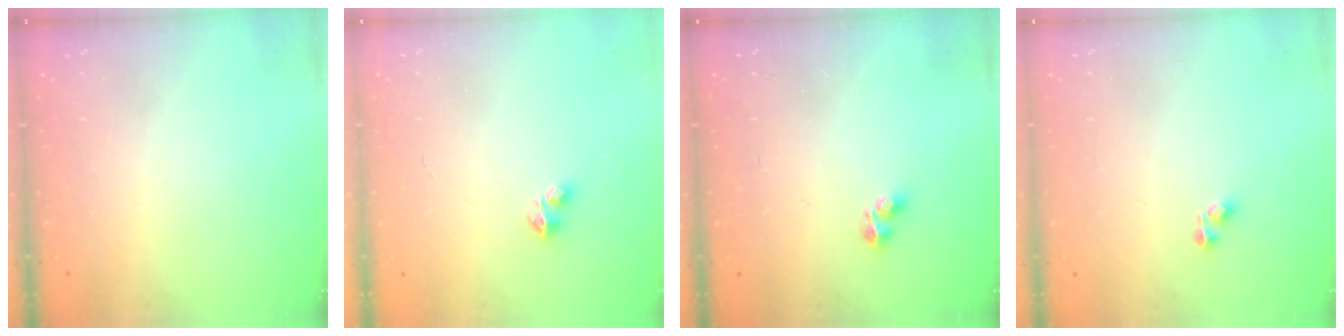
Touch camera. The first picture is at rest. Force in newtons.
{"total": 2.1, "press": 2.1, "slide": 0.2}
{"total": 2.8, "press": 2.7, "slide": 0.5}
{"total": 2.7, "press": 2.7, "slide": 0.4}